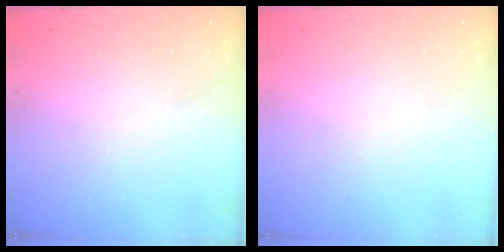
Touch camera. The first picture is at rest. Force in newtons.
{"total": 0.0}